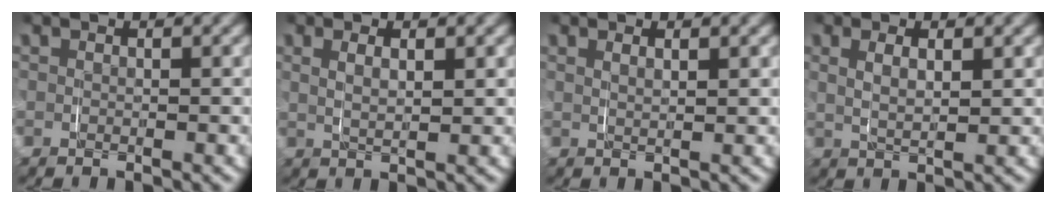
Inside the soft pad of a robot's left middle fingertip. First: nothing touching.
{"total": 2.2, "force": [0.8, 0.9, 1.9], "torque": [-0.037, -0.003, 0.021]}
{"total": 1.1, "force": [0.8, 0.0, 0.8], "torque": [-0.016, -0.004, 0.018]}
{"total": 2.9, "force": [0.9, 1.3, 2.5], "torque": [-0.049, -0.001, 0.021]}